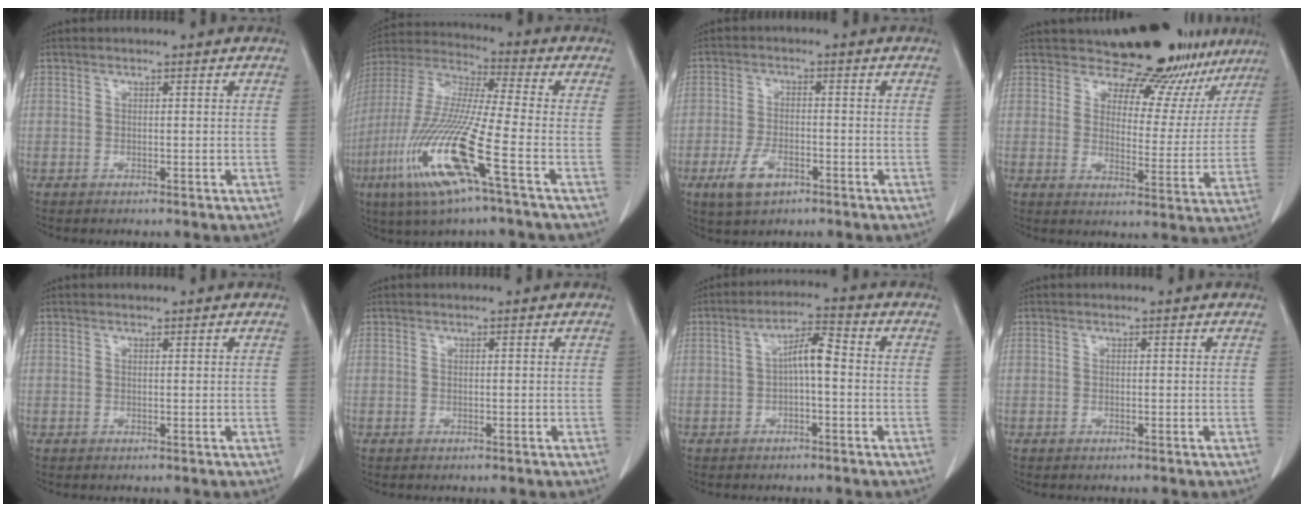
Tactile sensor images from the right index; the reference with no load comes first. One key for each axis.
{"total": 17.4, "fx": -7.1, "fy": 0.7, "fz": 15.9, "tx": -0.348, "ty": -0.027, "tz": -0.142}
{"total": 5.6, "fx": -2.9, "fy": 2.9, "fz": 3.8, "tx": -0.079, "ty": -0.004, "tz": -0.050}
{"total": 14.2, "fx": 12.9, "fy": 4.4, "fz": 4.0, "tx": -0.032, "ty": -0.044, "tz": 0.146}
{"total": 0.0}
{"total": 0.0}
{"total": 4.9, "fx": -0.3, "fy": 1.1, "fz": 4.7, "tx": -0.082, "ty": 0.019, "tz": -0.006}
{"total": 0.0}